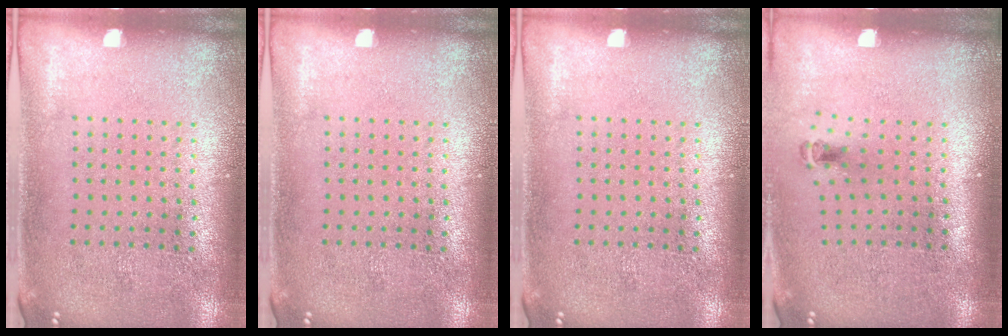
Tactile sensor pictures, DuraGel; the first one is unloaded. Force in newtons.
{"total": 0.0}
{"total": 0.0}
{"total": 0.6, "press": 0.3, "slide": 0.5}